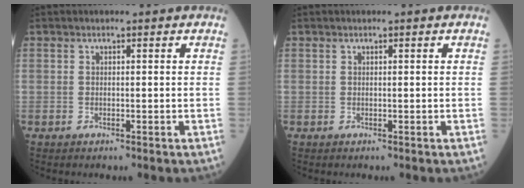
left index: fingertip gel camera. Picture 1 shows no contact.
{"total": 0.0}